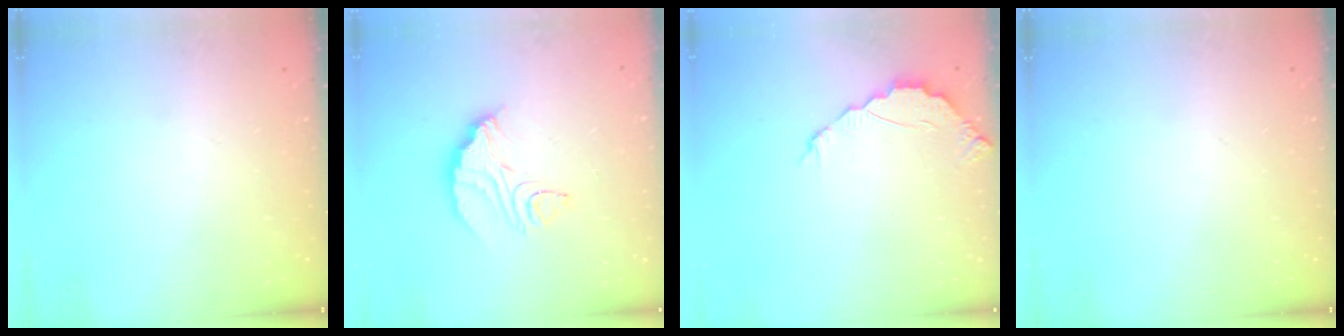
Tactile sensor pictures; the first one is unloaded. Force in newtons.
{"total": 9.5, "press": 9.5, "slide": 0.4}
{"total": 2.4, "press": 2.4, "slide": 0.2}
{"total": 0.0}